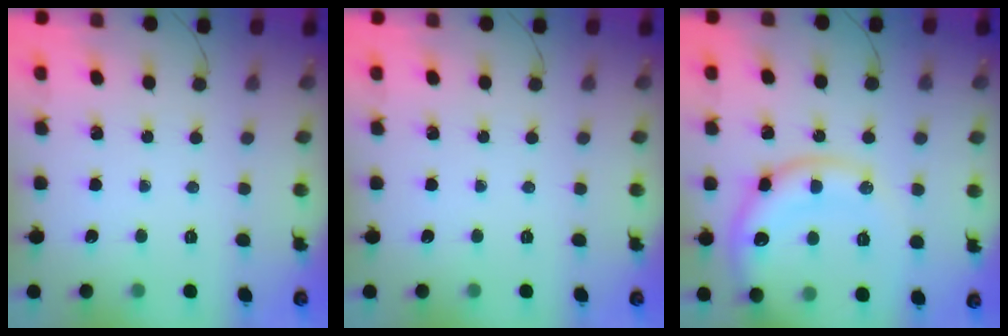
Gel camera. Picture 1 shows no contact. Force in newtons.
{"total": 0.0}
{"total": 16.5, "press": 16.4, "slide": 1.8}